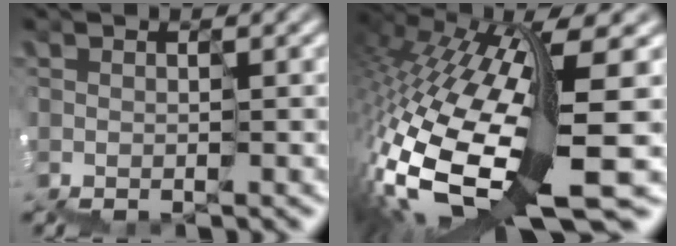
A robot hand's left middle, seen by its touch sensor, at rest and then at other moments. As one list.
[{"total": 13.6, "force": [-3.5, 3.9, 12.6], "torque": [-0.283, -0.015, -0.052]}]